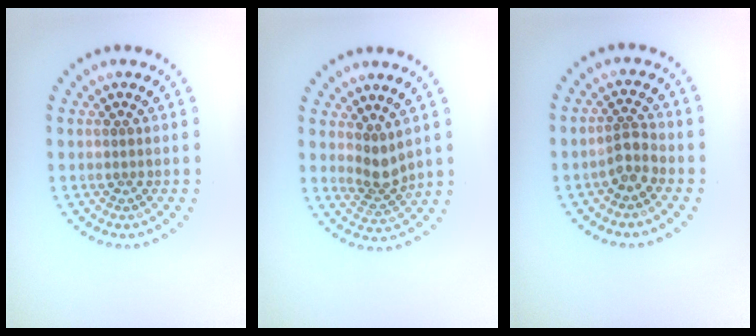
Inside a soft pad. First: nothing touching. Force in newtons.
{"total": 2.4, "press": 1.8, "slide": 1.6}
{"total": 2.0, "press": 1.6, "slide": 1.2}